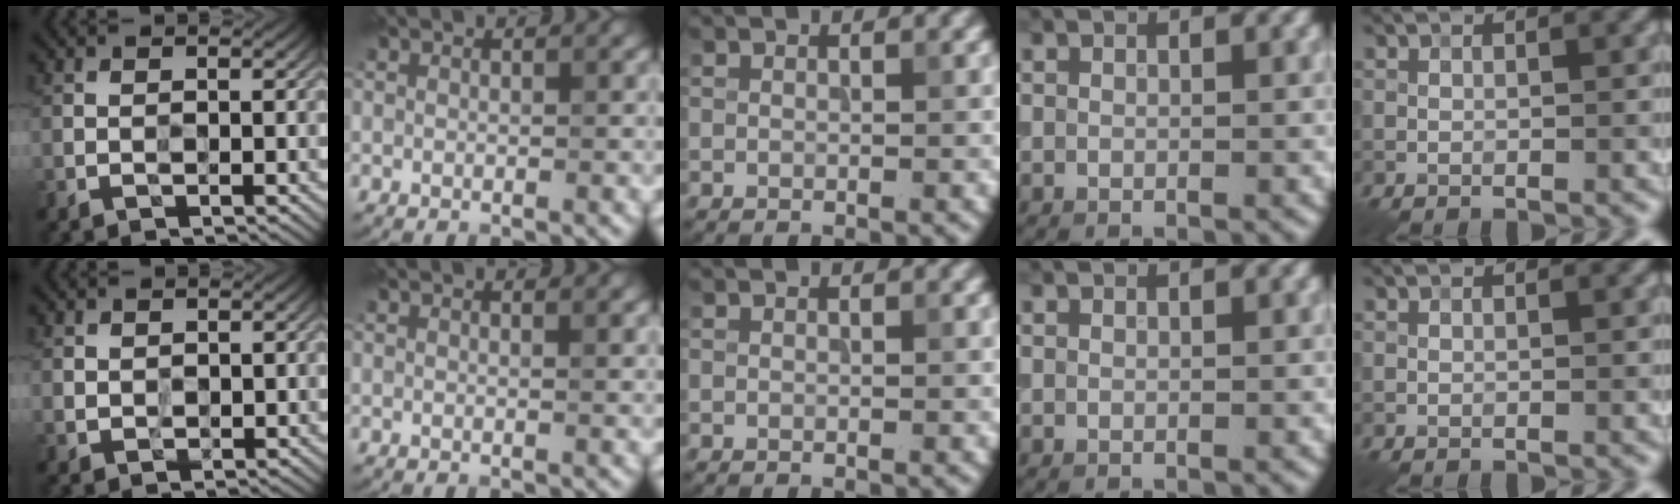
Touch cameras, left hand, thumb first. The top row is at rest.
{"thumb": {"total": 1.9, "force": [1.3, 1.3, 0.7], "torque": [-0.020, -0.002, 0.030]}, "index": {"total": 0.8, "force": [0.4, 0.3, 0.6], "torque": [-0.002, 0.002, 0.005]}}